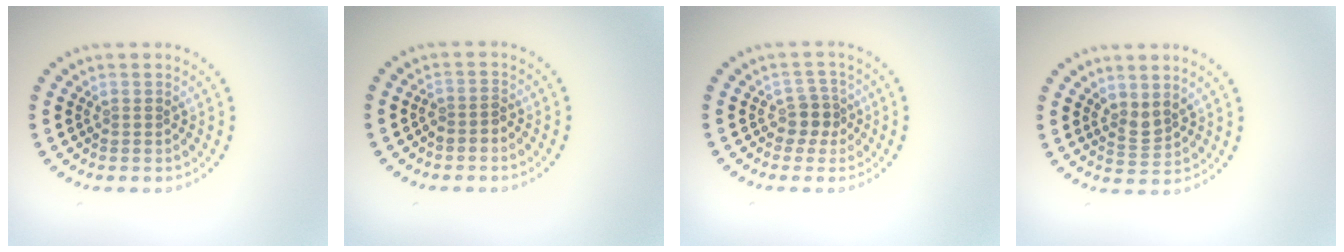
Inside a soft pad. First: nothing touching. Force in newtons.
{"total": 1.1, "press": 1.0, "slide": 0.6}
{"total": 2.0, "press": 1.6, "slide": 1.2}
{"total": 1.9, "press": 1.4, "slide": 1.3}